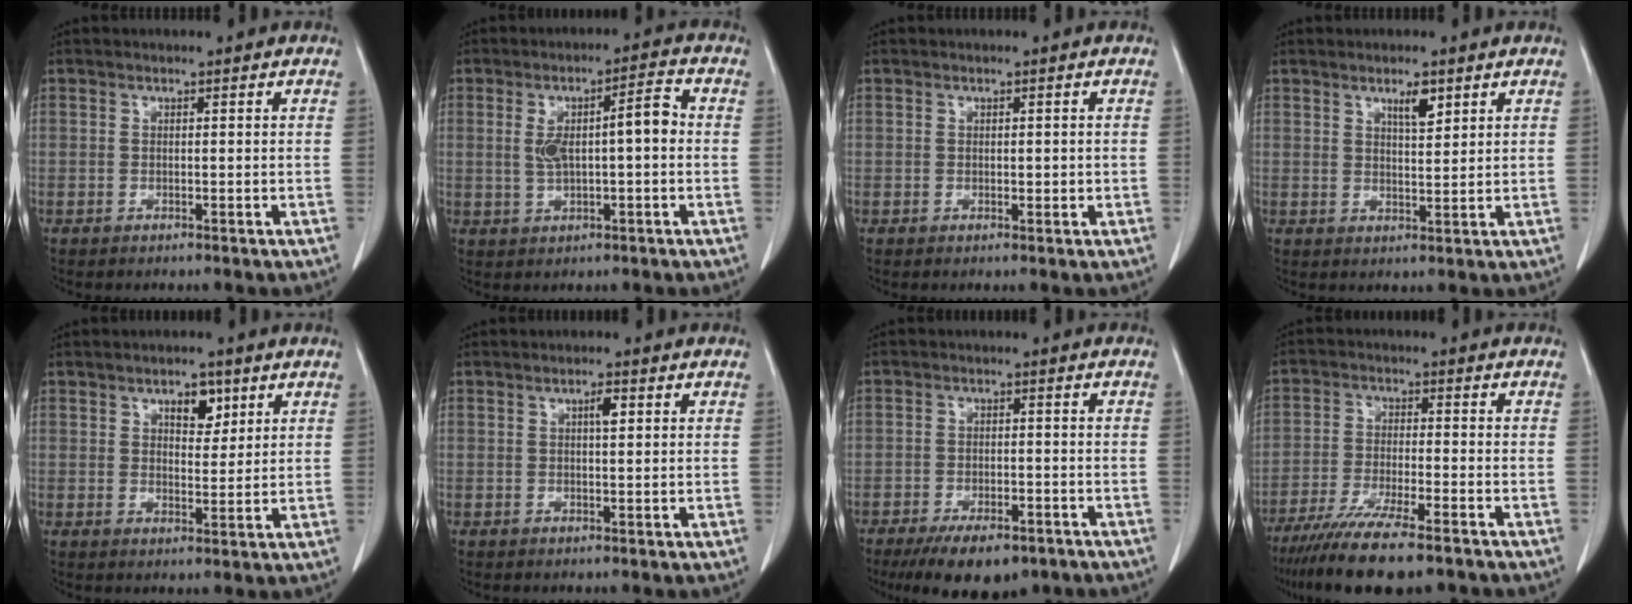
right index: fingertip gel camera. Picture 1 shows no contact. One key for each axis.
{"total": 7.4, "fx": 0.4, "fy": 1.8, "fz": 7.2, "tx": -0.126, "ty": 0.028, "tz": 0.014}
{"total": 1.1, "fx": 0.1, "fy": 0.6, "fz": 0.9, "tx": -0.007, "ty": 0.001, "tz": 0.005}
{"total": 3.4, "fx": 2.1, "fy": 0.8, "fz": 2.5, "tx": -0.044, "ty": -0.003, "tz": 0.037}
{"total": 4.4, "fx": 2.3, "fy": 2.2, "fz": 3.0, "tx": -0.043, "ty": 0.001, "tz": 0.036}
{"total": 1.9, "fx": 0.6, "fy": 0.4, "fz": 1.7, "tx": -0.030, "ty": 0.002, "tz": 0.010}
{"total": 10.3, "fx": -7.4, "fy": 3.9, "fz": 6.0, "tx": -0.086, "ty": -0.007, "tz": -0.108}
{"total": 13.4, "fx": -10.4, "fy": 1.7, "fz": 8.3, "tx": -0.146, "ty": -0.033, "tz": -0.171}